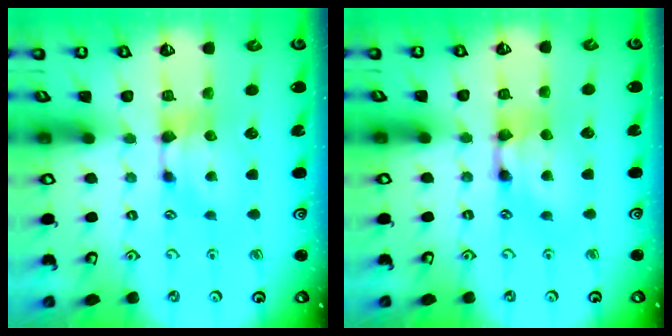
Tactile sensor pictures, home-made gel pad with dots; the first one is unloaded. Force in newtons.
{"total": 2.6, "press": 2.6, "slide": 0.2}